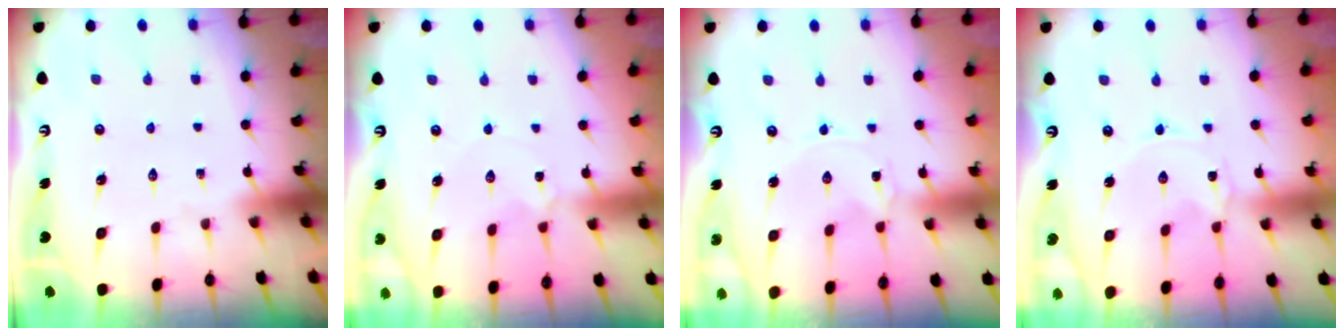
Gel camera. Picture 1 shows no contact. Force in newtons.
{"total": 2.6, "press": 2.6, "slide": 0.5}
{"total": 0.0}
{"total": 0.0}